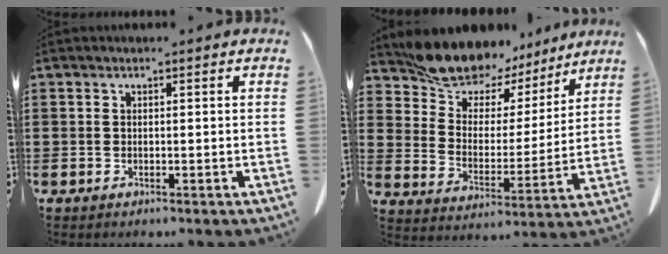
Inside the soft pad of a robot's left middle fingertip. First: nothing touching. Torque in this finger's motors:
{"motor_torque": [0.61, 0.53, 0.40, 0.08]}